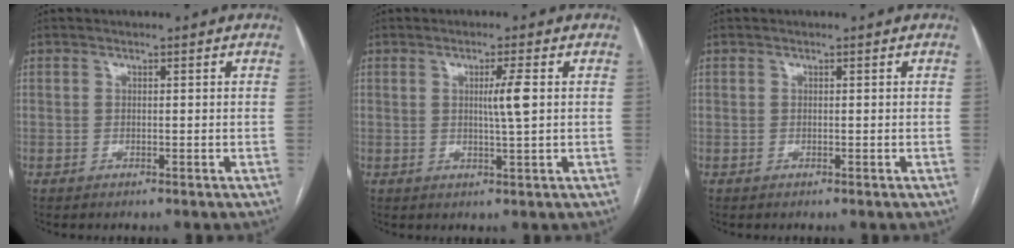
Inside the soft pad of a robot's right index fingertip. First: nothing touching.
{"total": 3.6, "force": [0.6, -0.5, 3.6], "torque": [-0.062, -0.005, 0.009]}
{"total": 0.0}